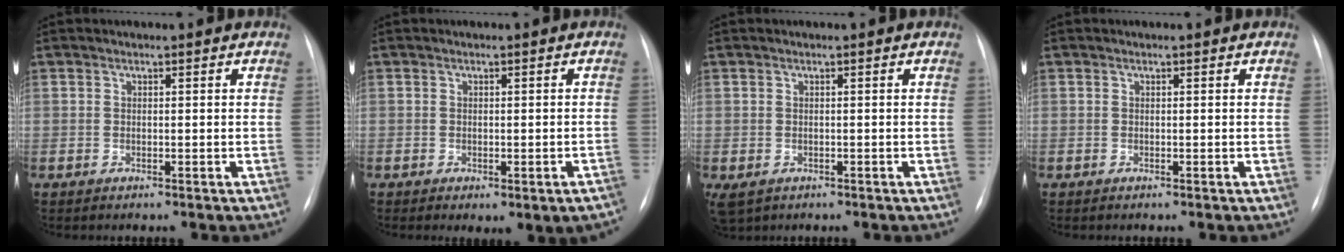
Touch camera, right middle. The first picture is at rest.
{"total": 5.5, "force": [-3.3, 1.9, 4.0], "torque": [-0.044, 0.009, -0.035]}
{"total": 3.4, "force": [-1.7, 2.5, 1.6], "torque": [-0.033, -0.006, -0.017]}
{"total": 0.0}